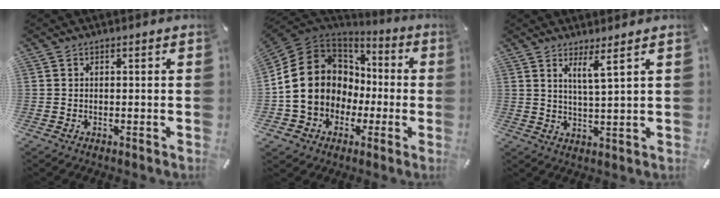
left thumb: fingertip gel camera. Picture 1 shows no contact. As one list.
[{"total": 16.3, "force": [-1.6, 14.7, 6.9], "torque": [-0.153, 0.011, -0.021]}, {"total": 5.0, "force": [3.4, -0.4, 3.6], "torque": [-0.072, -0.016, 0.055]}]